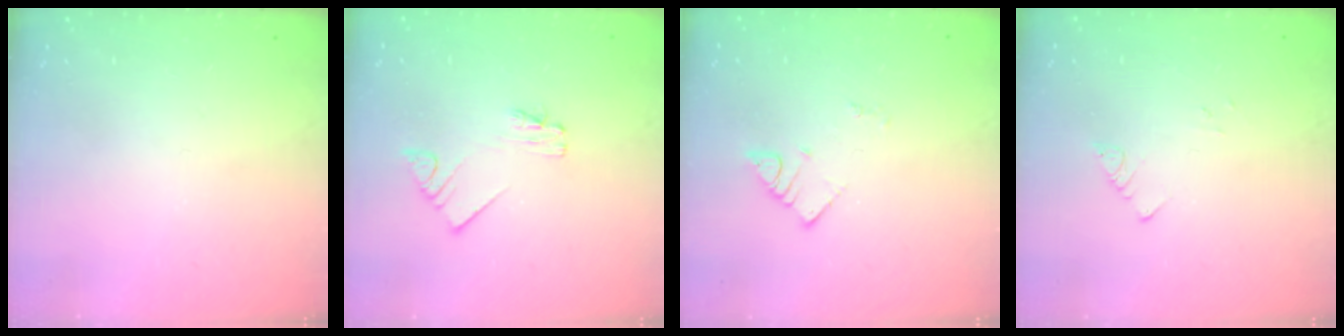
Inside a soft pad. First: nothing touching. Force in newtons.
{"total": 2.0, "press": 2.0, "slide": 0.3}
{"total": 2.7, "press": 2.7, "slide": 0.4}
{"total": 1.8, "press": 1.8, "slide": 0.2}